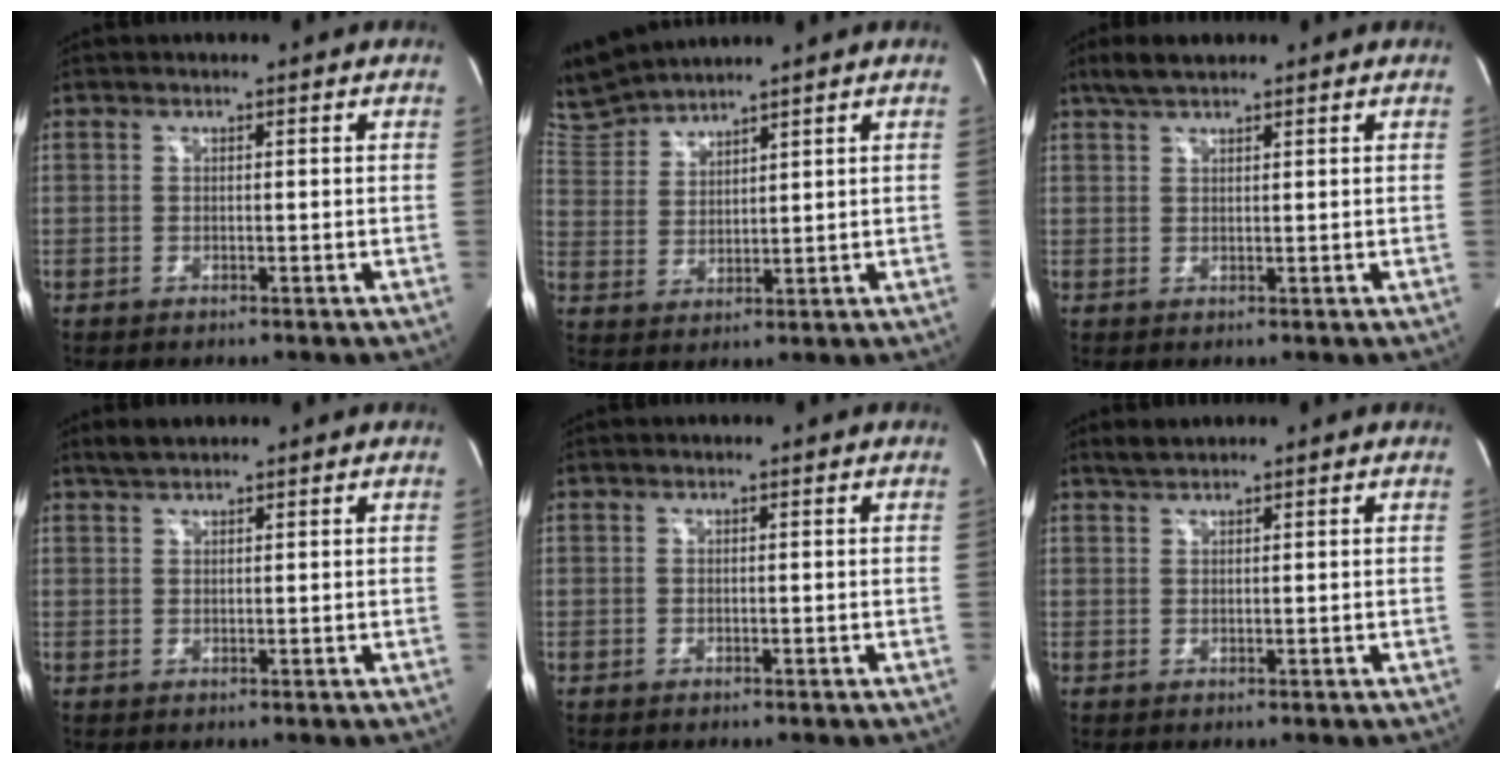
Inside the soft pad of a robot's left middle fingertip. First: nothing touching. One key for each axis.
{"total": 7.1, "fx": 7.1, "fy": 0.2, "fz": 0.7, "tx": -0.033, "ty": 0.009, "tz": 0.152}
{"total": 3.8, "fx": 3.0, "fy": 0.9, "fz": 2.1, "tx": -0.050, "ty": 0.013, "tz": 0.058}
{"total": 2.2, "fx": 2.0, "fy": 0.4, "fz": 0.9, "tx": -0.024, "ty": 0.011, "tz": 0.040}
{"total": 0.0}
{"total": 1.6, "fx": 1.6, "fy": 0.1, "fz": 0.4, "tx": -0.016, "ty": 0.008, "tz": 0.035}